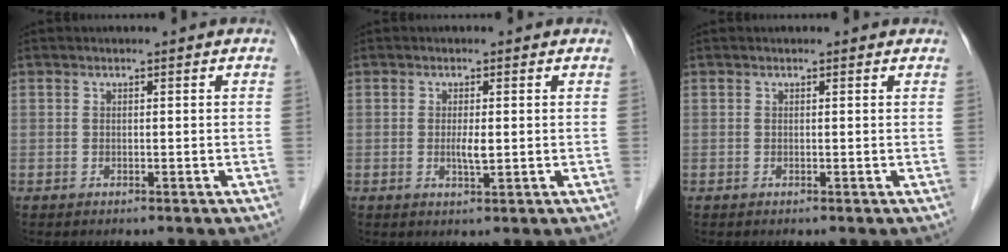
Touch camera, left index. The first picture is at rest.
{"total": 2.1, "force": [0.0, 0.4, 2.0], "torque": [-0.042, -0.003, 0.001]}
{"total": 0.8, "force": [0.7, 0.3, 0.1], "torque": [-0.009, 0.002, 0.004]}